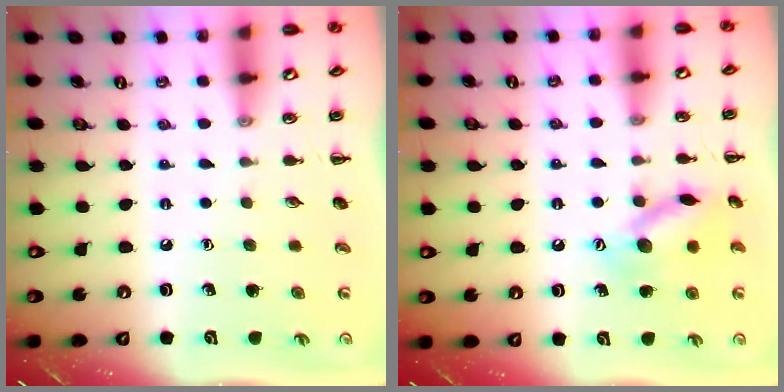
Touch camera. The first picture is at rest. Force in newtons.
{"total": 12.4, "press": 12.4, "slide": 0.8}